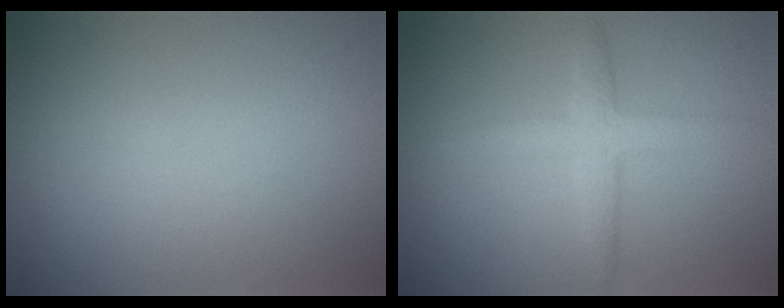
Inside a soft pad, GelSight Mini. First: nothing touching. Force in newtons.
{"total": 2.9, "press": 2.9, "slide": 0.1}